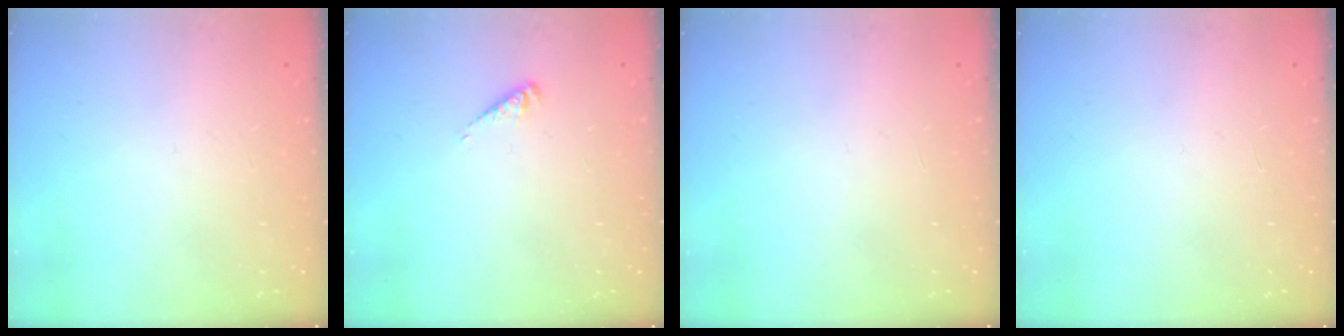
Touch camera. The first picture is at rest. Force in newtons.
{"total": 2.5, "press": 2.4, "slide": 0.5}
{"total": 0.0}
{"total": 0.0}